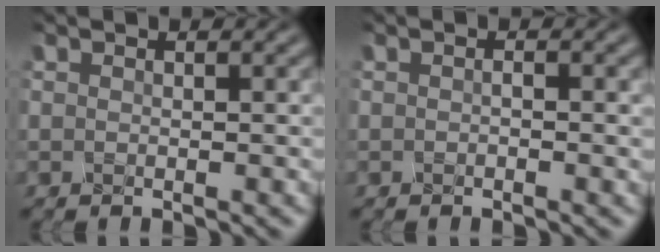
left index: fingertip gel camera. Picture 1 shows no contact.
{"total": 0.9, "force": [-0.3, 0.1, 0.9], "torque": [-0.012, 0.003, -0.005]}